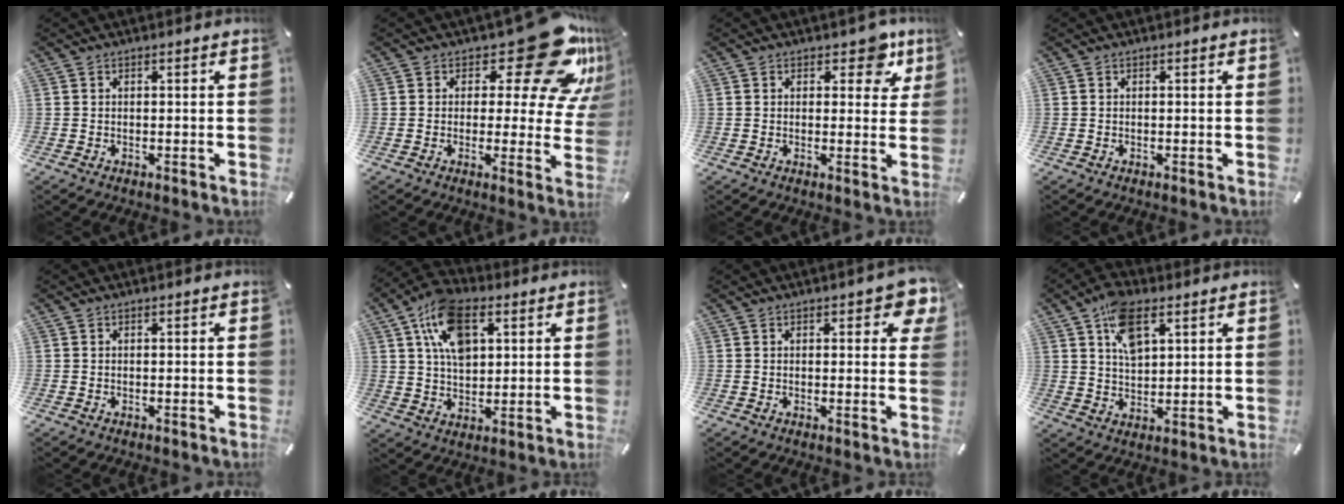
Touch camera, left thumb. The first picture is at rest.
{"total": 21.0, "force": [11.3, 8.9, 15.3], "torque": [-0.179, -0.079, 0.185]}
{"total": 7.6, "force": [4.1, 4.5, 4.5], "torque": [-0.027, -0.021, 0.062]}
{"total": 0.0}
{"total": 0.0}
{"total": 13.2, "force": [5.3, 8.2, 8.9], "torque": [-0.188, 0.000, 0.096]}
{"total": 4.9, "force": [2.4, 2.4, 3.6], "torque": [-0.036, -0.008, 0.036]}
{"total": 9.5, "force": [4.8, 5.3, 6.2], "torque": [-0.111, -0.008, 0.087]}